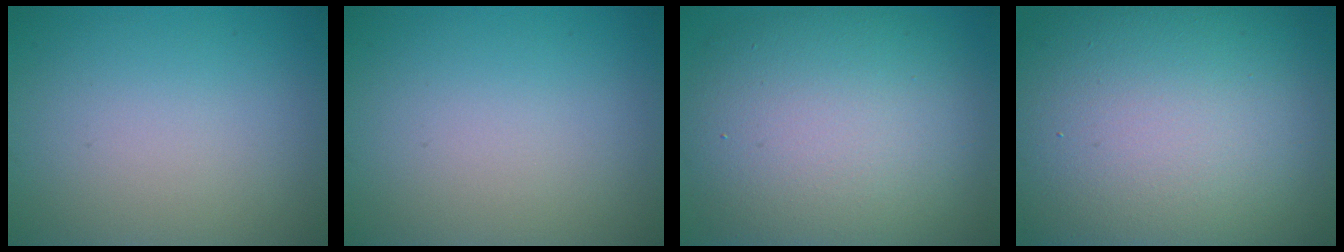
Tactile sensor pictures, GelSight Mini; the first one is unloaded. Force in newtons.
{"total": 0.0}
{"total": 12.2, "press": 12.2, "slide": 0.6}
{"total": 19.4, "press": 19.3, "slide": 1.7}